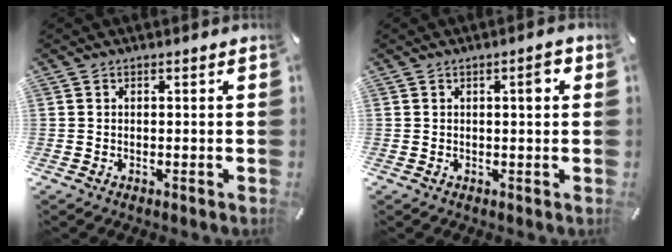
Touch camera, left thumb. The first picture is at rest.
{"total": 3.3, "force": [1.1, 0.9, 3.0], "torque": [-0.035, -0.003, 0.009]}